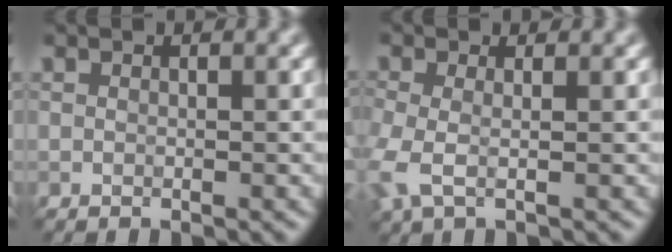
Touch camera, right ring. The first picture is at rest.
{"total": 2.1, "force": [-1.7, 0.1, 1.2], "torque": [-0.063, -0.013, -0.001]}